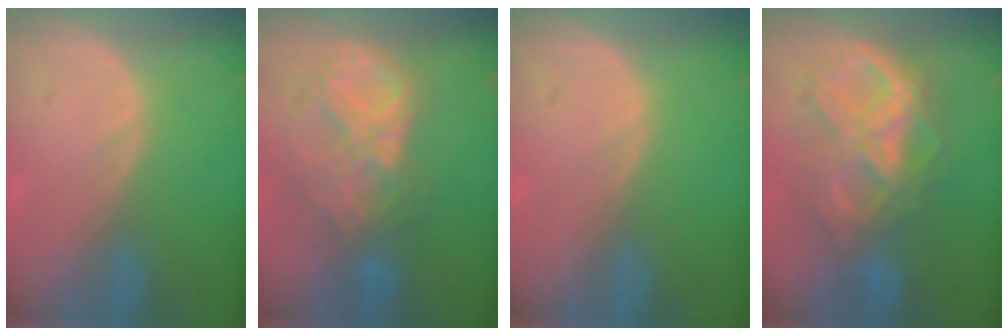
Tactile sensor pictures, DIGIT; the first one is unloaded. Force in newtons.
{"total": 9.1, "press": 7.7, "slide": 4.8}
{"total": 0.0}
{"total": 10.0, "press": 9.9, "slide": 1.0}